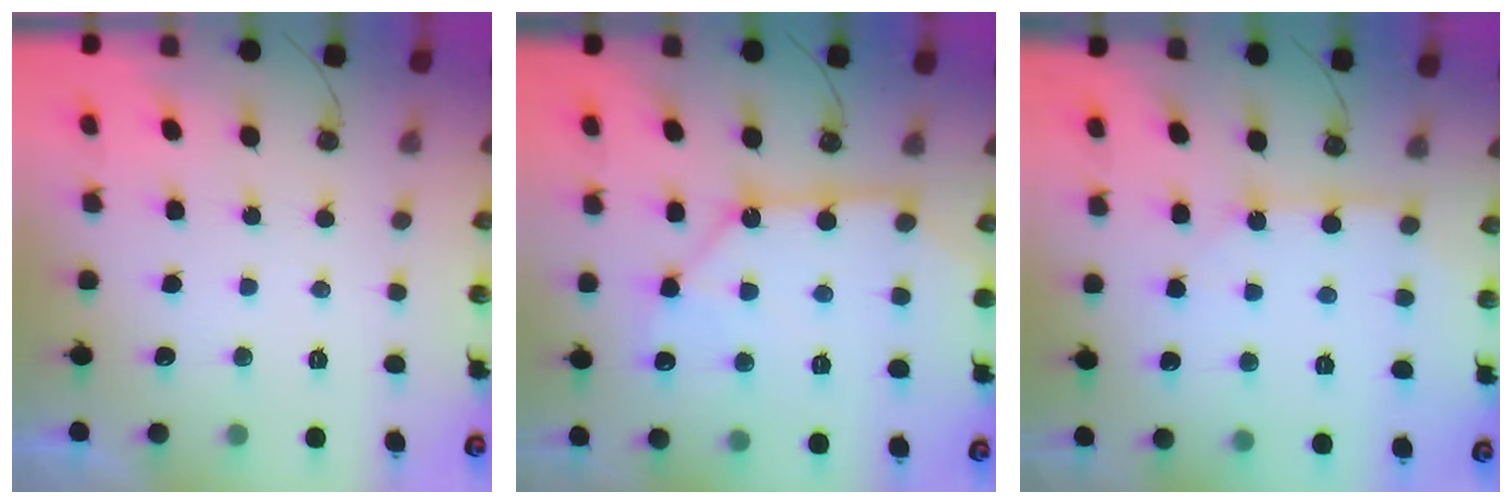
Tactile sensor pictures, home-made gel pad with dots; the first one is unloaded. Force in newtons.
{"total": 12.9, "press": 12.8, "slide": 1.2}
{"total": 6.6, "press": 6.5, "slide": 0.7}